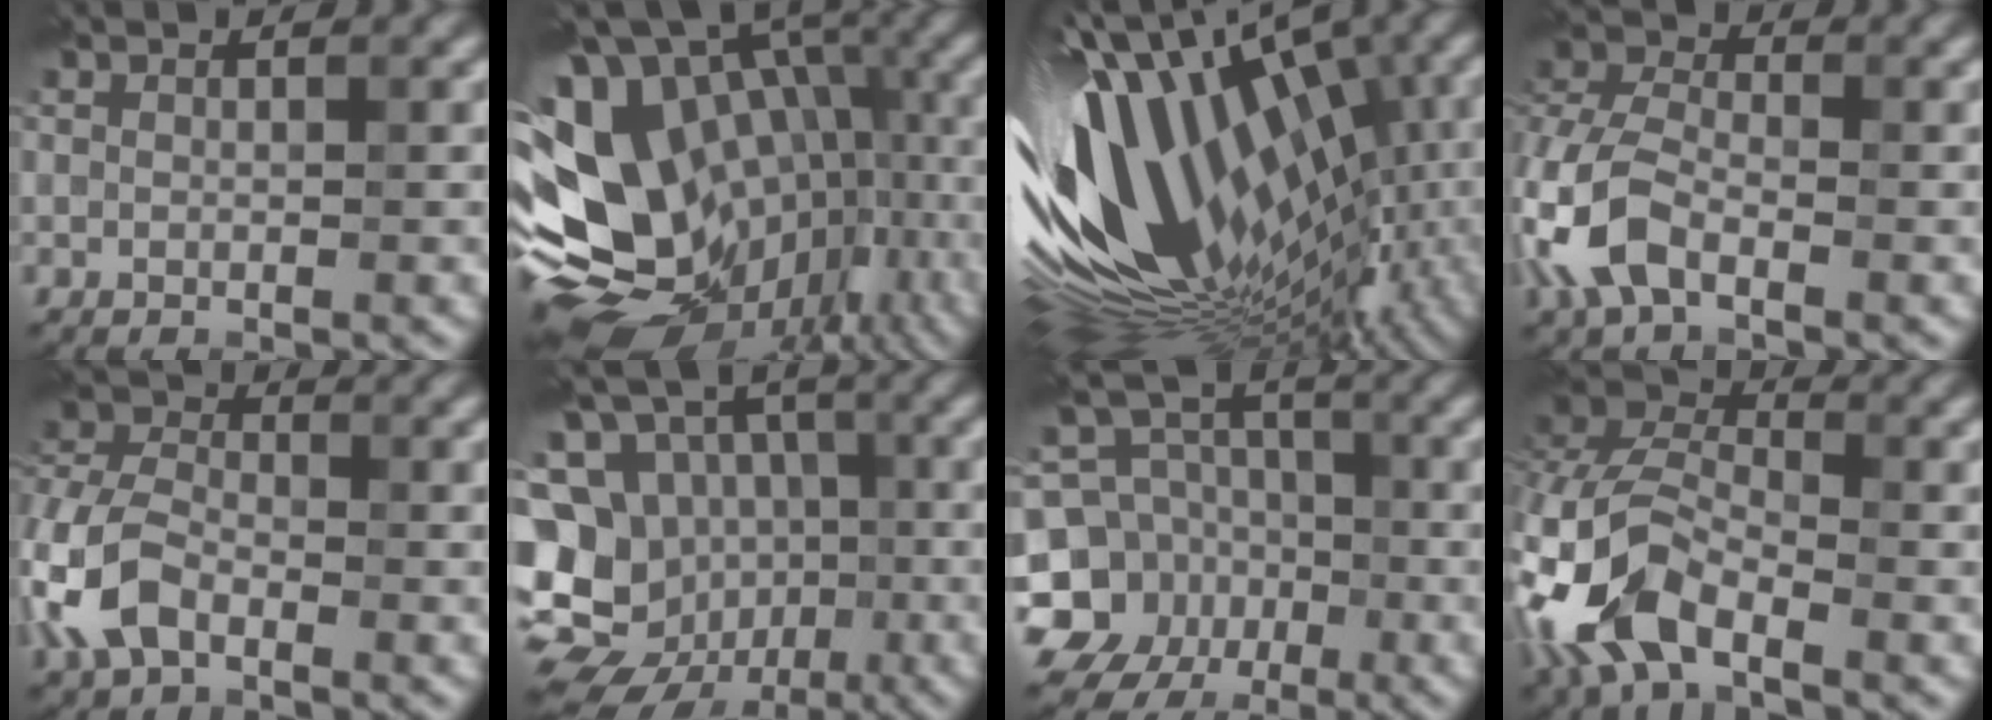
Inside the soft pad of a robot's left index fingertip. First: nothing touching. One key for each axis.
{"total": 18.3, "fx": -3.7, "fy": 13.0, "fz": 12.3, "tx": -0.219, "ty": -0.004, "tz": -0.008}
{"total": 16.5, "fx": -1.8, "fy": 8.8, "fz": 13.8, "tx": -0.240, "ty": -0.005, "tz": -0.023}
{"total": 6.0, "fx": -2.5, "fy": 3.4, "fz": 4.3, "tx": -0.107, "ty": 0.006, "tz": -0.066}
{"total": 5.4, "fx": -2.3, "fy": 3.4, "fz": 3.6, "tx": -0.085, "ty": 0.007, "tz": -0.061}
{"total": 16.5, "fx": -3.9, "fy": 14.6, "fz": 6.6, "tx": -0.156, "ty": 0.010, "tz": -0.067}
{"total": 8.2, "fx": -2.4, "fy": 7.5, "fz": 2.4, "tx": -0.039, "ty": 0.011, "tz": -0.075}
{"total": 8.9, "fx": -4.1, "fy": 4.5, "fz": 6.5, "tx": -0.148, "ty": 0.006, "tz": -0.096}